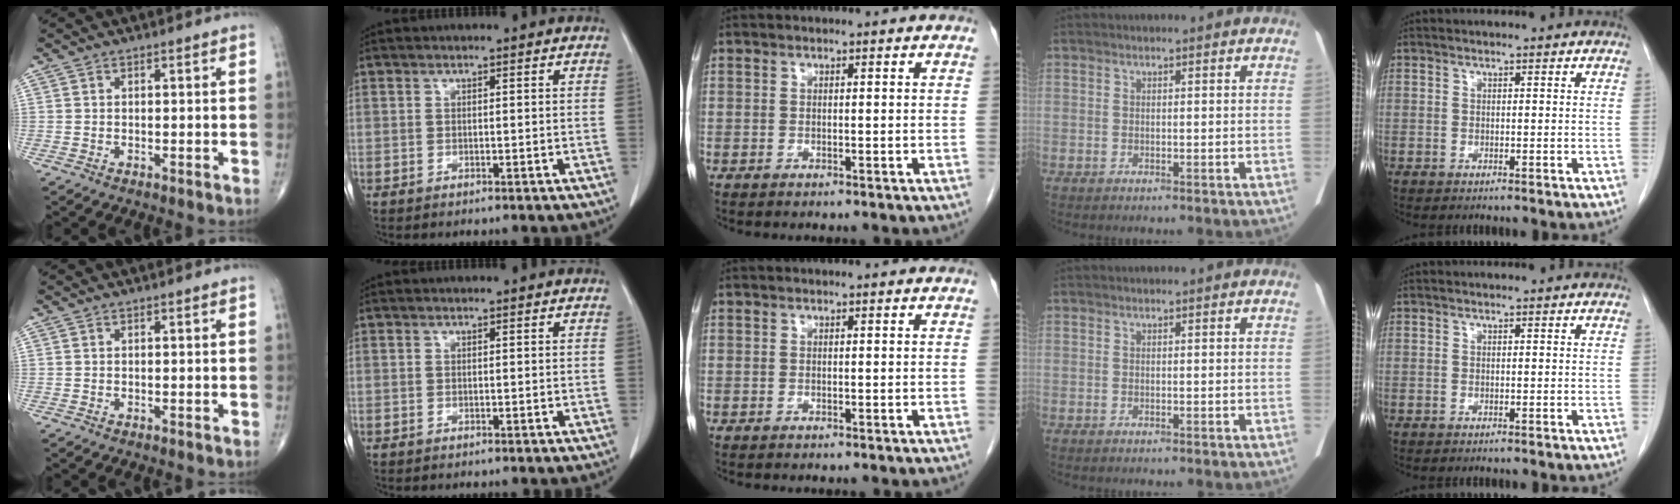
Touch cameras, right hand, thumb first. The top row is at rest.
{}